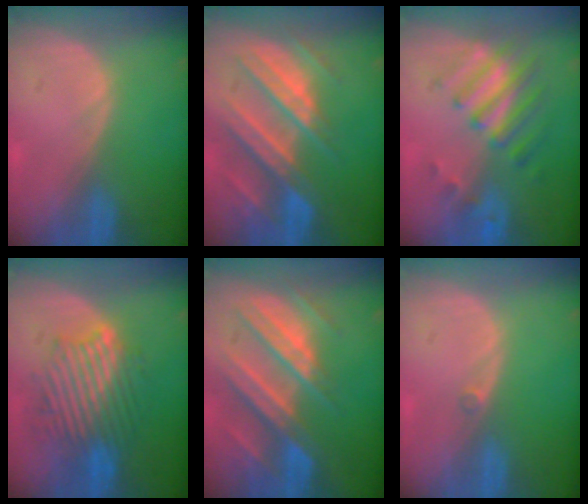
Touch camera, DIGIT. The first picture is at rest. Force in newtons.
{"total": 10.4, "press": 9.2, "slide": 4.8}
{"total": 7.9, "press": 7.0, "slide": 3.7}
{"total": 9.3, "press": 9.3, "slide": 0.9}
{"total": 10.5, "press": 9.4, "slide": 4.8}
{"total": 0.7, "press": 0.6, "slide": 0.3}